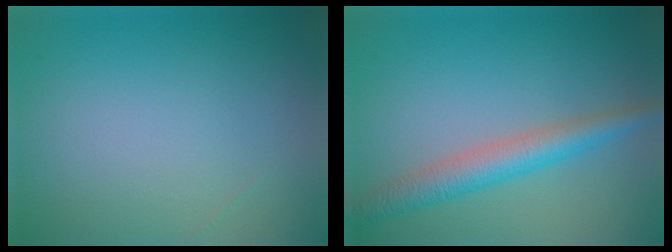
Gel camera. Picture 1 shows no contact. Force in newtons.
{"total": 4.2, "press": 4.2, "slide": 0.0}